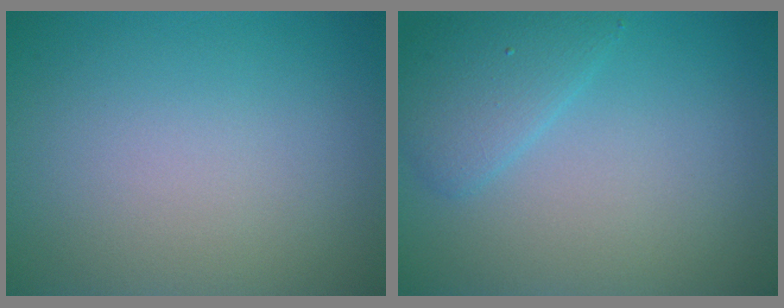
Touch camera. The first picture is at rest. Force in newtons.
{"total": 2.7, "press": 2.7, "slide": 0.2}